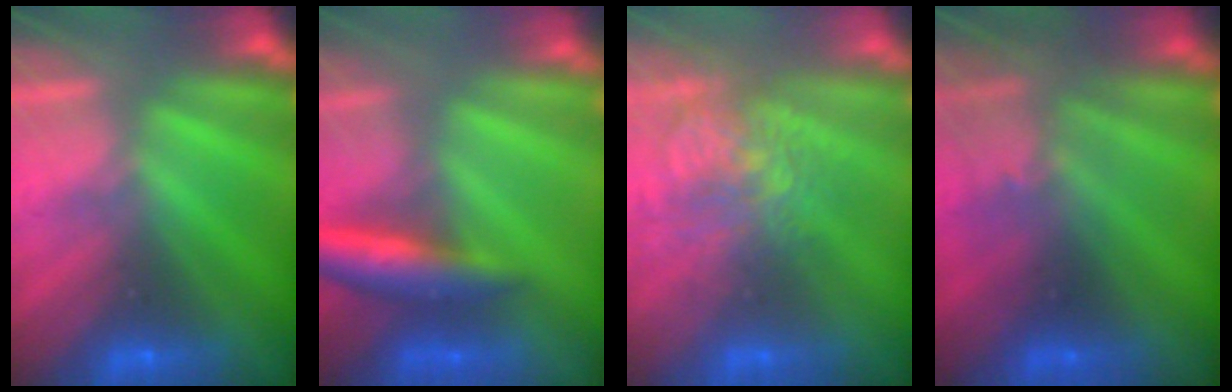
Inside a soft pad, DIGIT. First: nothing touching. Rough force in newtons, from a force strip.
{"total": 6.0}
{"total": 3.4}
{"total": 2.9}